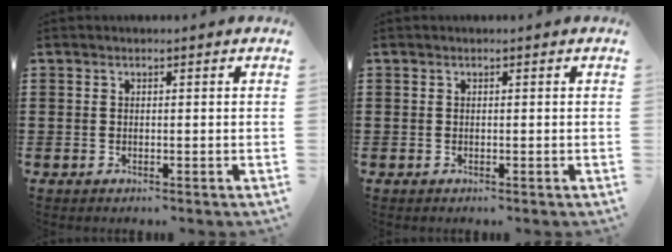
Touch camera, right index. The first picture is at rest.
{"total": 0.0}